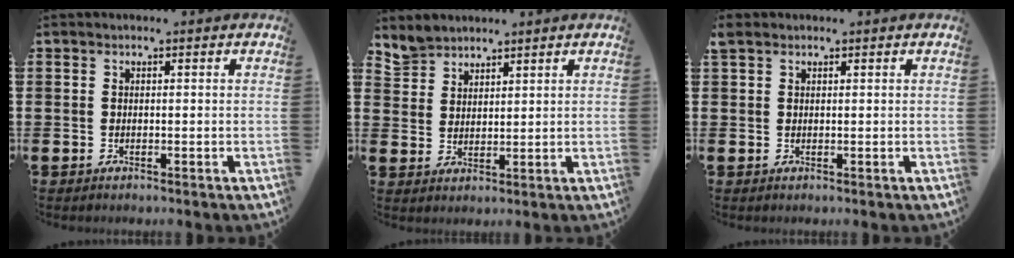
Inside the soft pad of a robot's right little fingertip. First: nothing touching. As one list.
[{"total": 3.5, "force": [3.4, 0.9, -0.6], "torque": [-0.004, -0.008, 0.067]}, {"total": 0.8, "force": [0.6, 0.5, 0.2], "torque": [0.007, -0.002, 0.007]}]